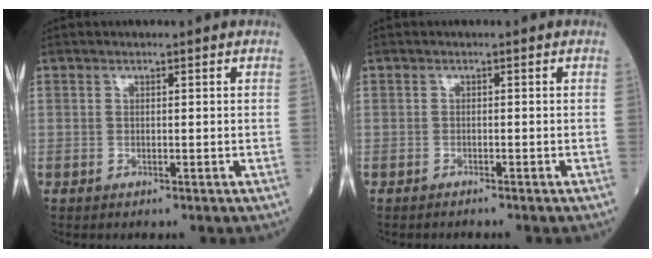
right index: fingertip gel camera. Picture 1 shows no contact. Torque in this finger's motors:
{"motor_torque": [-0.11, -0.06, 0.10, 0.02]}